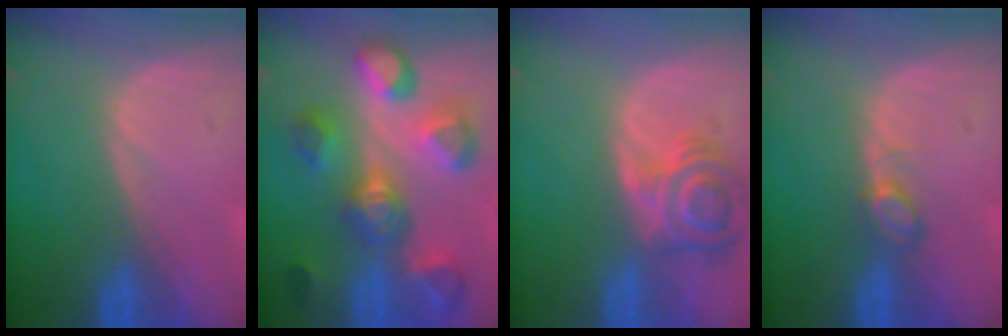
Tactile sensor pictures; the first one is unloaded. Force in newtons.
{"total": 10.4, "press": 10.1, "slide": 2.8}
{"total": 6.4, "press": 6.3, "slide": 0.8}
{"total": 2.2, "press": 2.2, "slide": 0.3}